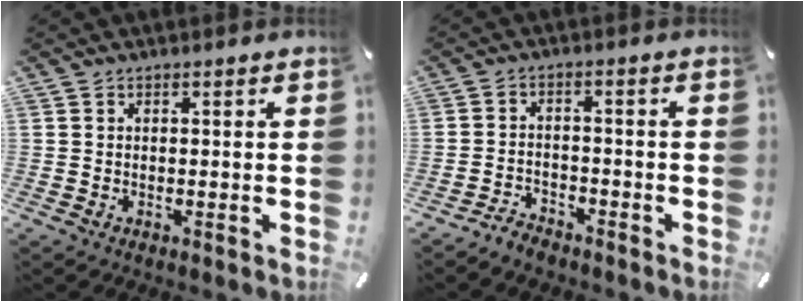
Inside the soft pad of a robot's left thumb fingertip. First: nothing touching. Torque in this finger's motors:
{"motor_torque": [-0.16, -0.03, 0.24, 0.35, 0.00]}